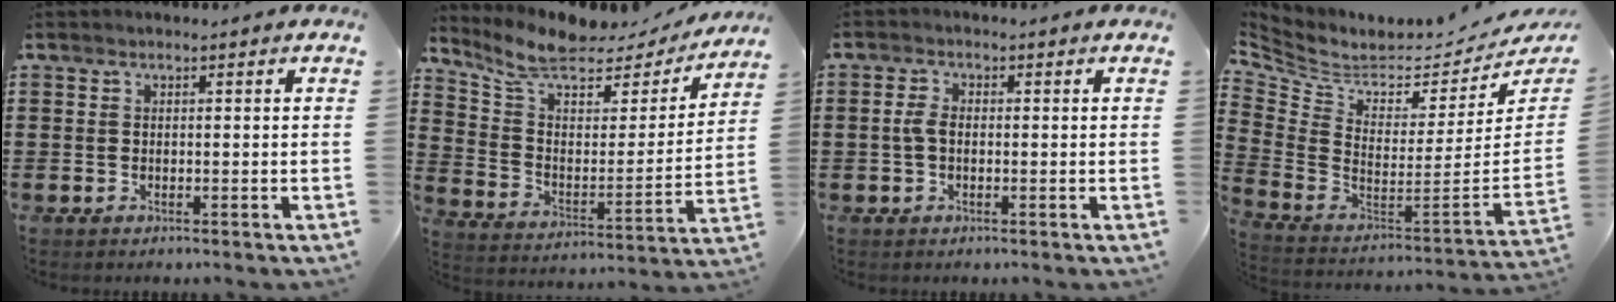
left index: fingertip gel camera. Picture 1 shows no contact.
{"total": 7.9, "force": [6.8, 2.2, 3.3], "torque": [-0.101, -0.045, 0.115]}
{"total": 2.8, "force": [-0.1, 1.4, 2.4], "torque": [-0.063, -0.002, -0.006]}
{"total": 3.7, "force": [3.1, 1.5, 1.5], "torque": [-0.060, -0.053, 0.048]}